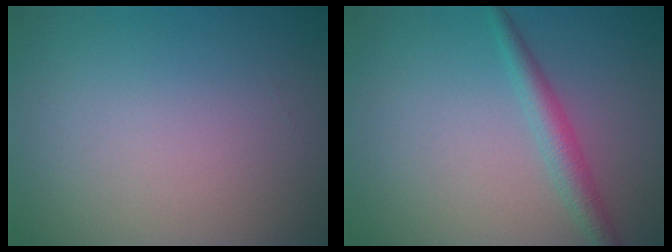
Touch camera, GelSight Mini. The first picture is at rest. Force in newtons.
{"total": 2.3, "press": 2.3, "slide": 0.0}